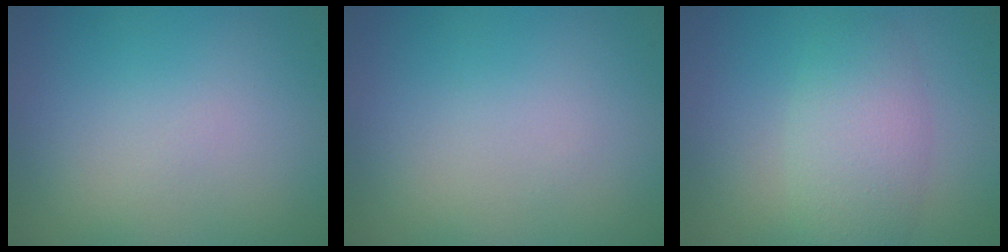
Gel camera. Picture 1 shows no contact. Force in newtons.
{"total": 0.0}
{"total": 4.0, "press": 4.0, "slide": 0.3}